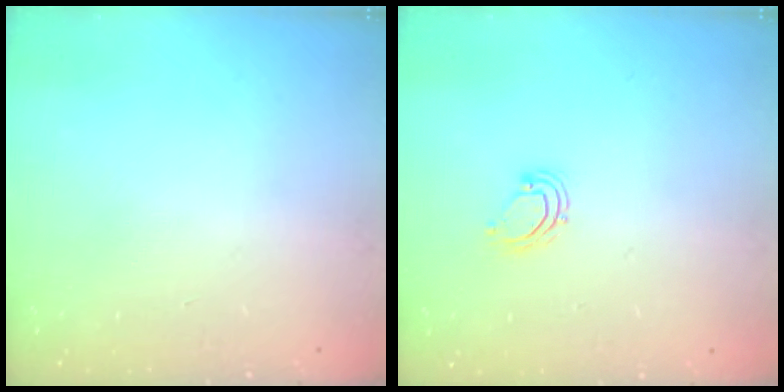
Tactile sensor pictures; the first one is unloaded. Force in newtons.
{"total": 5.4, "press": 5.4, "slide": 0.3}